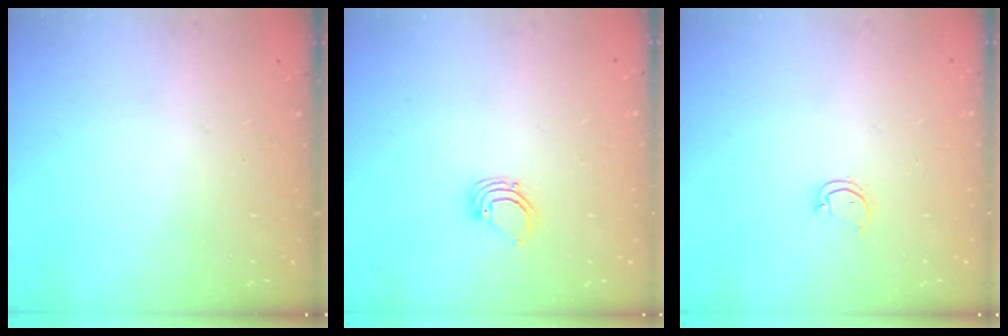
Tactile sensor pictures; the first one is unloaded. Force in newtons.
{"total": 2.7, "press": 2.7, "slide": 0.1}
{"total": 3.2, "press": 3.2, "slide": 0.2}